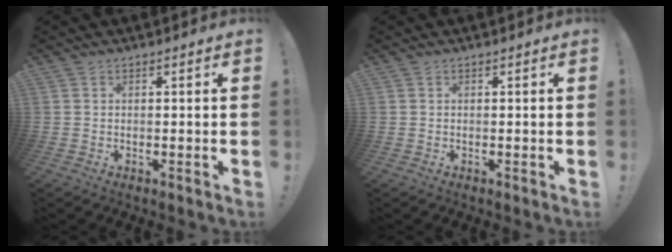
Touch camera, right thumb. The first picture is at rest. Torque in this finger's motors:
{"motor_torque": [0.00, 0.00, 0.01, 0.00, 0.00]}